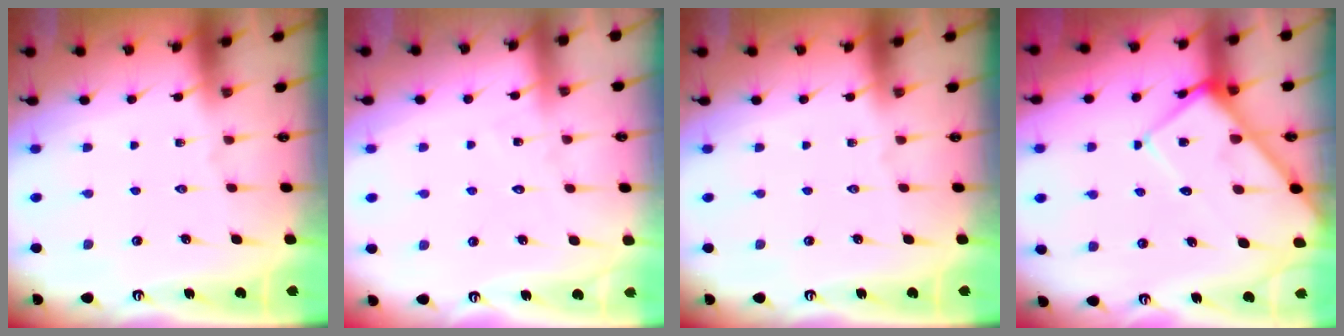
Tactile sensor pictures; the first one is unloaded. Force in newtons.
{"total": 6.6, "press": 6.6, "slide": 0.6}
{"total": 0.0}
{"total": 10.6, "press": 10.6, "slide": 1.1}